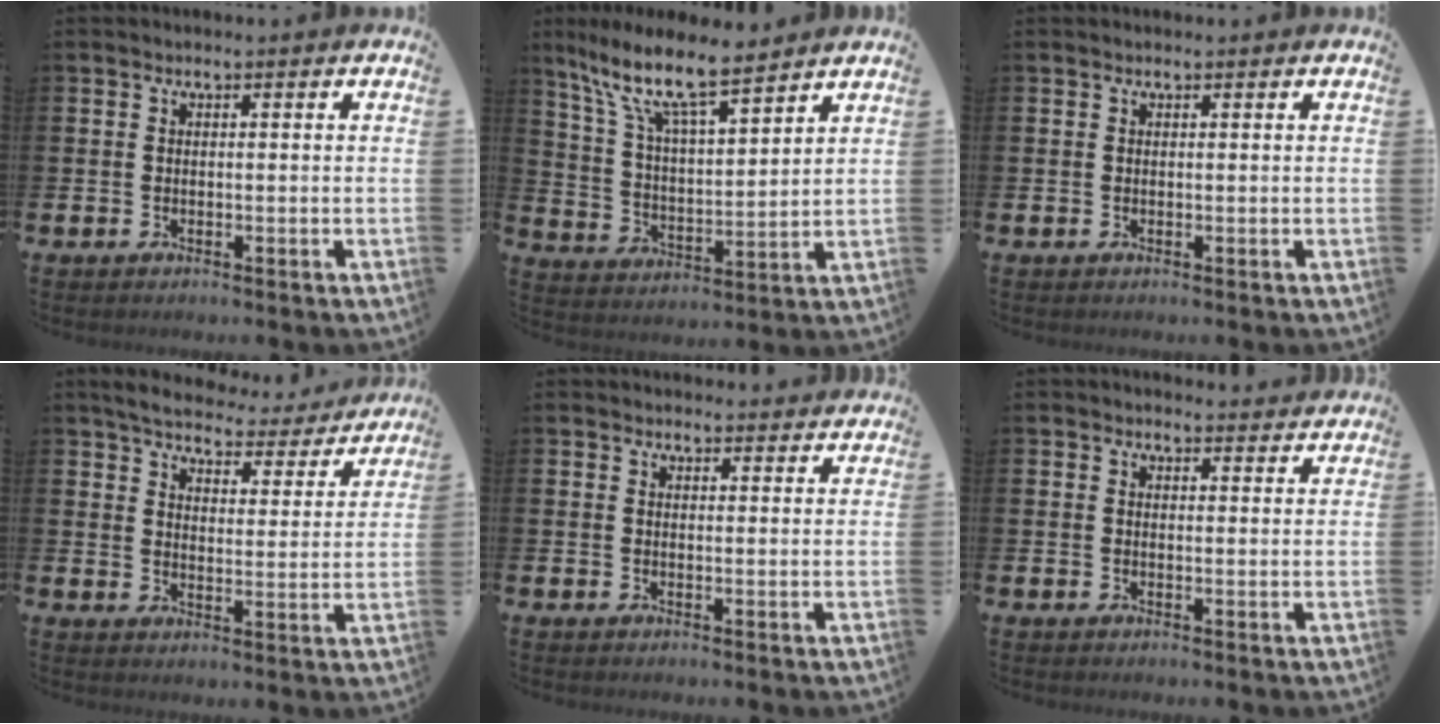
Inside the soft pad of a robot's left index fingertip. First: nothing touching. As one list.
[{"total": 10.4, "force": [8.5, 2.4, 5.4], "torque": [-0.134, -0.043, 0.146]}, {"total": 0.0}, {"total": 5.3, "force": [5.1, 1.1, 1.0], "torque": [-0.034, -0.037, 0.082]}, {"total": 2.3, "force": [2.2, 0.4, -0.1], "torque": [0.009, -0.013, 0.039]}, {"total": 2.3, "force": [2.3, 0.4, 0.0], "torque": [0.007, -0.014, 0.040]}]